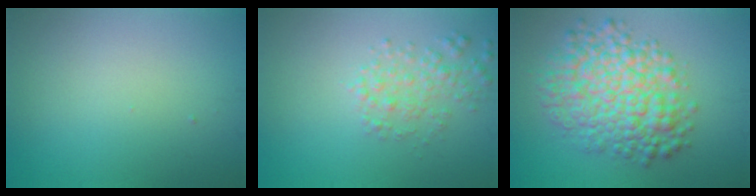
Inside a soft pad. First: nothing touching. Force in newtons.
{"total": 2.5, "press": 2.5, "slide": 0.1}
{"total": 8.2, "press": 8.2, "slide": 0.1}